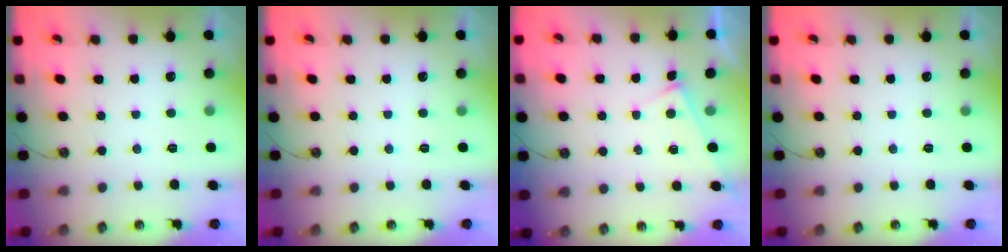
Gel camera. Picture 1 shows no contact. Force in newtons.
{"total": 0.0}
{"total": 2.6, "press": 2.6, "slide": 0.2}
{"total": 0.0}